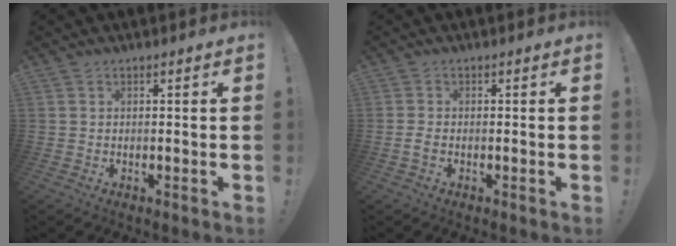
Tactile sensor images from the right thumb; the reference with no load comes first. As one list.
[{"total": 1.9, "force": [-0.8, 1.0, 1.4], "torque": [-0.029, 0.008, -0.012]}]